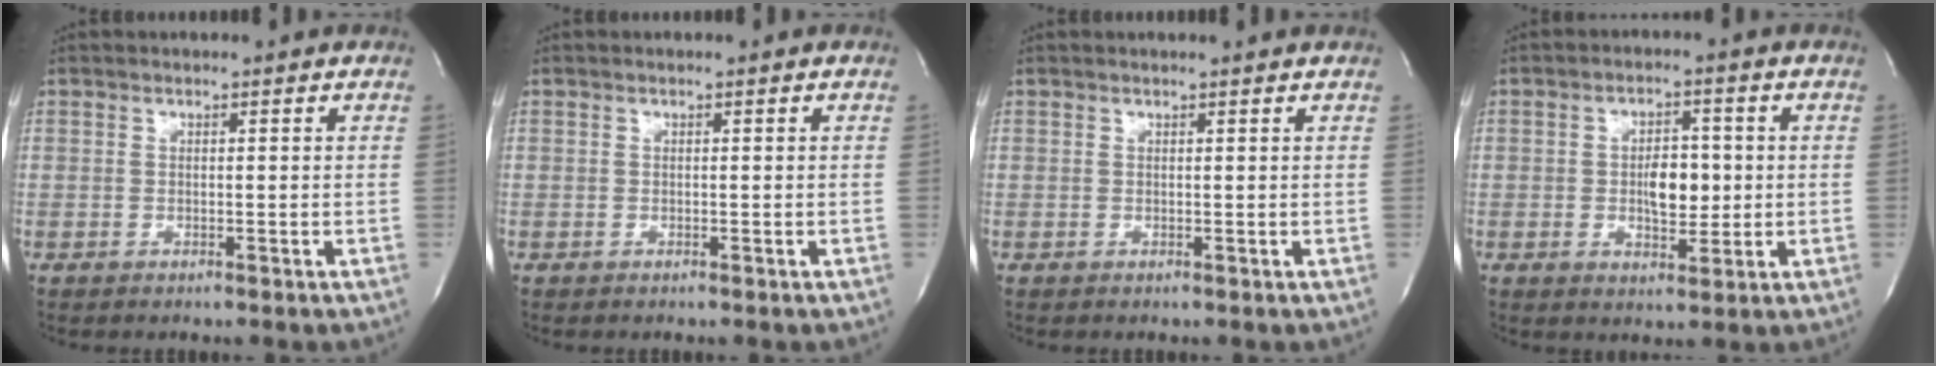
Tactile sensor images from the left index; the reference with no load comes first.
{"total": 0.0}
{"total": 1.8, "force": [1.7, -0.3, 0.4], "torque": [-0.010, 0.003, 0.019]}
{"total": 5.4, "force": [-0.1, 2.7, 4.7], "torque": [-0.074, 0.003, 0.003]}